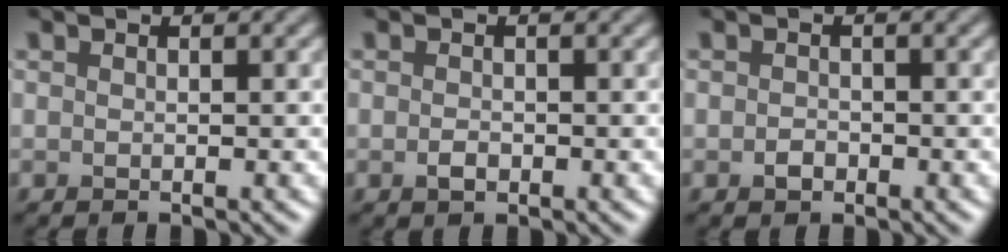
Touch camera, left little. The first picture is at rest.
{"total": 1.1, "force": [-0.5, 0.7, 0.7], "torque": [-0.014, -0.001, -0.012]}
{"total": 1.2, "force": [-0.6, 0.8, 0.6], "torque": [-0.010, -0.001, -0.016]}